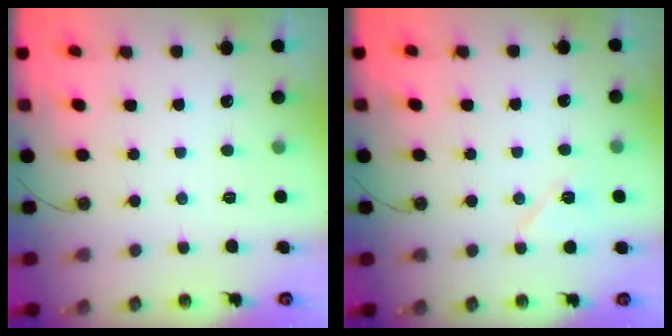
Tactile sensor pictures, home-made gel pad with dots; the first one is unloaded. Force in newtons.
{"total": 7.7, "press": 7.4, "slide": 1.9}